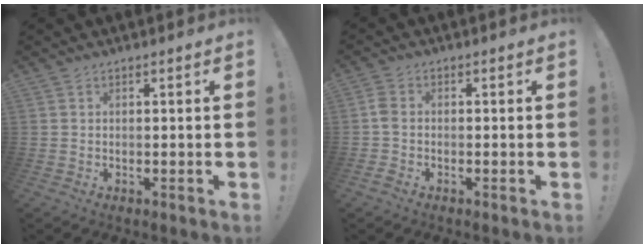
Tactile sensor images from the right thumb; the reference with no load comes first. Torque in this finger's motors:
{"motor_torque": [0.53, 0.26, 0.35, -0.20, -0.03]}